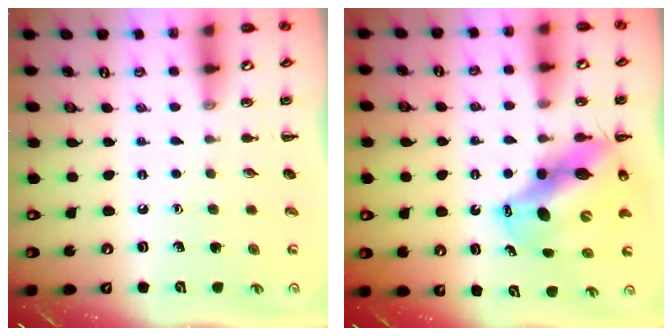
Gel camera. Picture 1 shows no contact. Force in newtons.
{"total": 12.5, "press": 12.1, "slide": 3.0}